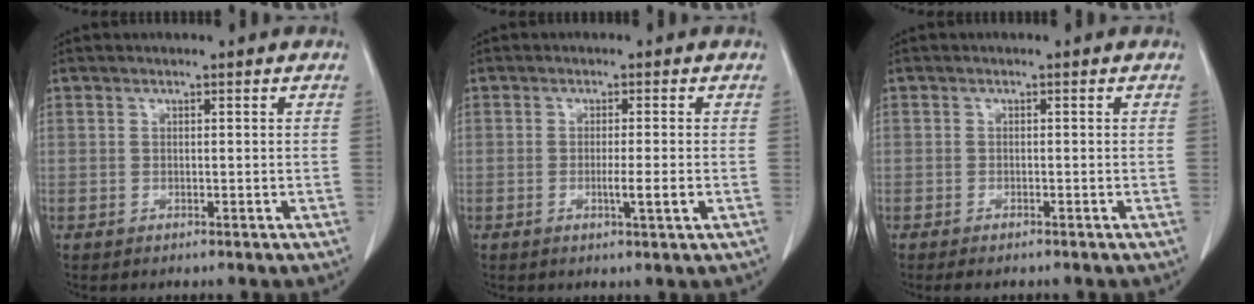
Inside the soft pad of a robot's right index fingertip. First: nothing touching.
{"total": 3.1, "force": [-0.8, -0.3, 3.0], "torque": [-0.049, -0.007, -0.013]}
{"total": 1.3, "force": [-1.1, 0.3, 0.6], "torque": [-0.010, -0.002, -0.014]}